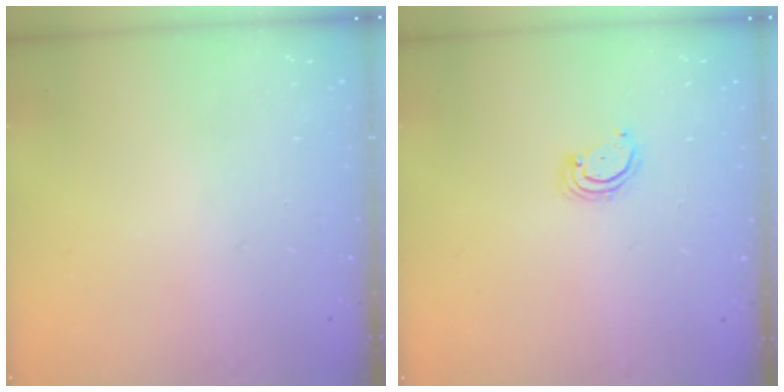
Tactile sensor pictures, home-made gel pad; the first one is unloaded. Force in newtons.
{"total": 2.8, "press": 2.8, "slide": 0.2}